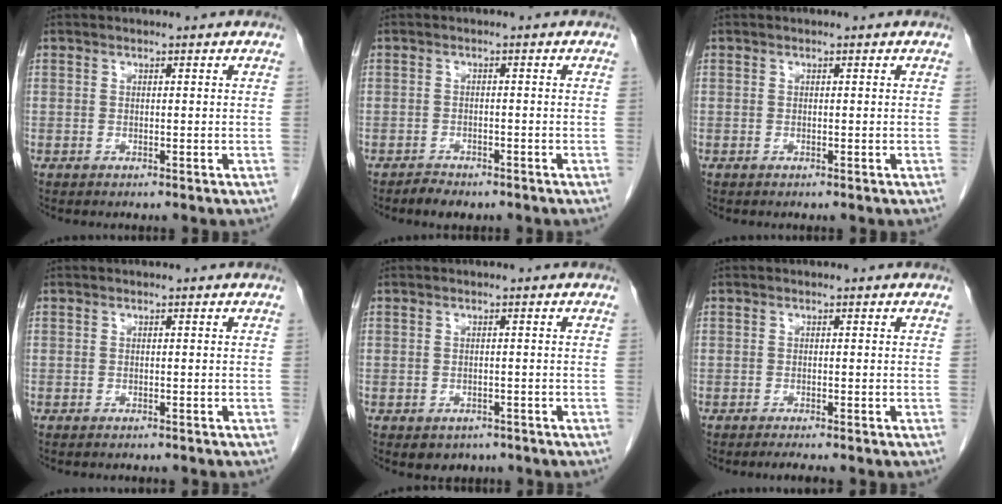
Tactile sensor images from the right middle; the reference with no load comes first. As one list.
[{"total": 2.4, "force": [-2.0, 0.9, 0.9], "torque": [-0.022, -0.003, -0.029]}, {"total": 0.0}, {"total": 2.7, "force": [-2.4, 0.6, 0.9], "torque": [-0.015, -0.004, -0.027]}, {"total": 2.8, "force": [-1.9, 1.9, 0.7], "torque": [-0.009, 0.001, -0.019]}, {"total": 1.7, "force": [-1.4, -0.2, 0.8], "torque": [-0.018, -0.006, -0.022]}]